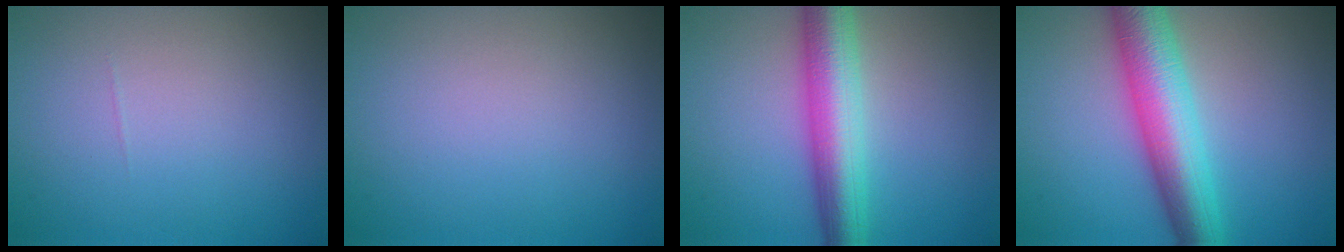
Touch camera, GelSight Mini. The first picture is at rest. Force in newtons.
{"total": 0.0}
{"total": 7.0, "press": 7.0, "slide": 0.2}
{"total": 8.1, "press": 8.1, "slide": 0.1}